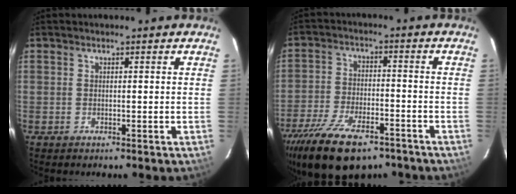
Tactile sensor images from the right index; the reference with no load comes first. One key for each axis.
{"total": 18.3, "fx": -12.6, "fy": 7.9, "fz": 10.6, "tx": -0.225, "ty": -0.032, "tz": -0.208}